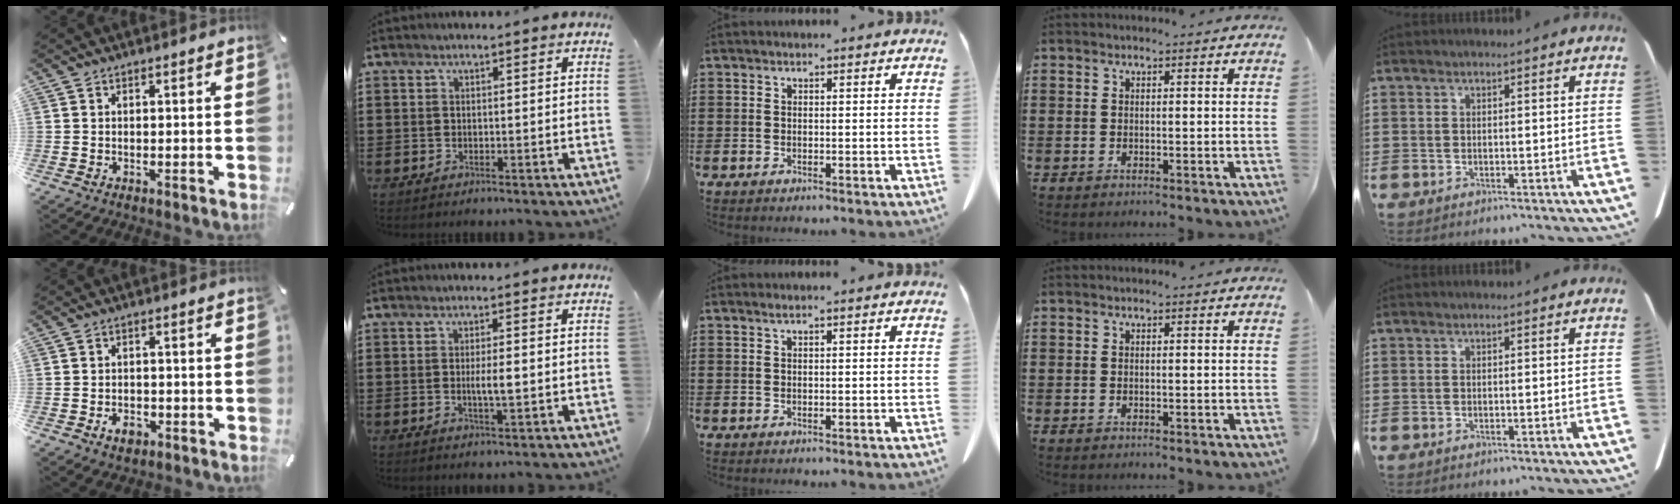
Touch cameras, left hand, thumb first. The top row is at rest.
{"thumb": {"total": 4.0, "force": [-1.9, 2.8, 2.2], "torque": [-0.044, 0.006, -0.036]}, "index": {"total": 3.4, "force": [-0.2, 0.6, 3.4], "torque": [-0.067, -0.006, -0.006]}, "middle": {"total": 0.6, "force": [0.3, 0.0, 0.6], "torque": [-0.010, -0.001, 0.005]}}